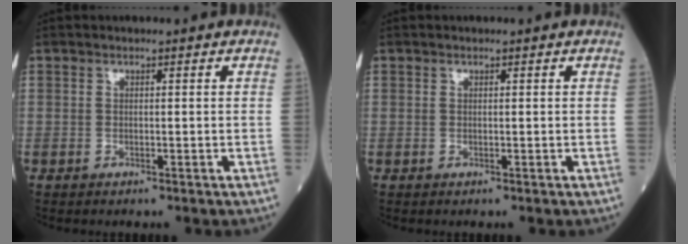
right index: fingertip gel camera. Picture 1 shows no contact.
{"total": 0.0}